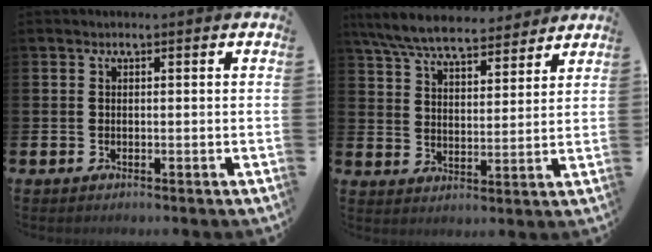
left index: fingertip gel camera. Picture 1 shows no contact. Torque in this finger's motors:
{"motor_torque": [1.06, -1.07, 0.65, 0.18]}